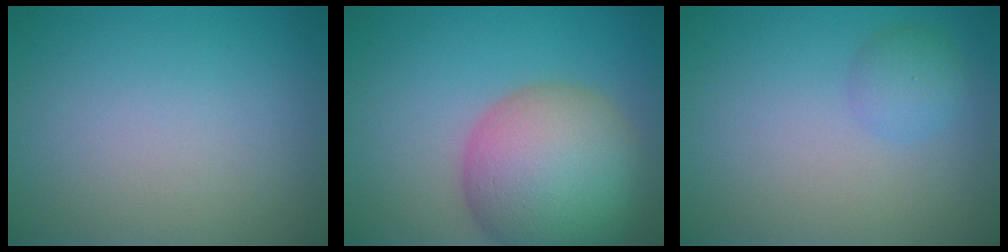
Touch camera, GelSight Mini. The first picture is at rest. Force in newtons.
{"total": 11.1, "press": 11.1, "slide": 0.7}
{"total": 2.0, "press": 2.0, "slide": 0.0}